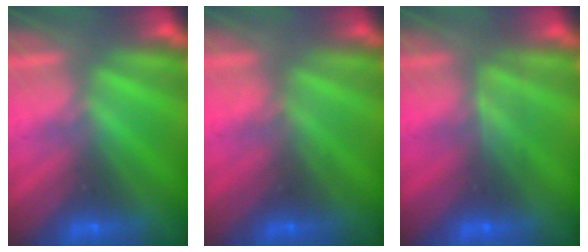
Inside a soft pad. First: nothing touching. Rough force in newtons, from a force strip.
{"total": 4.7}
{"total": 2.4}